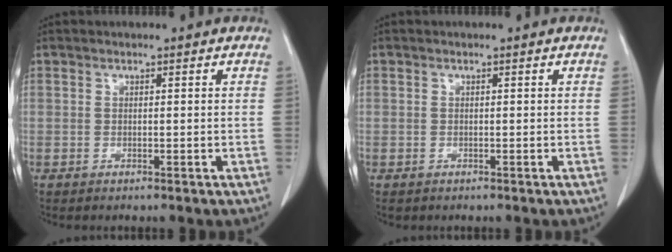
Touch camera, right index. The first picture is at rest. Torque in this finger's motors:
{"motor_torque": [-0.30, -0.16, -0.73, -0.13]}